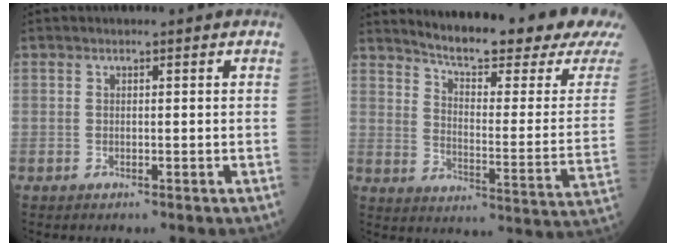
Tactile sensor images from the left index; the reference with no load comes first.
{"total": 21.2, "force": [19.2, 0.4, 9.0], "torque": [-0.135, -0.081, 0.247]}